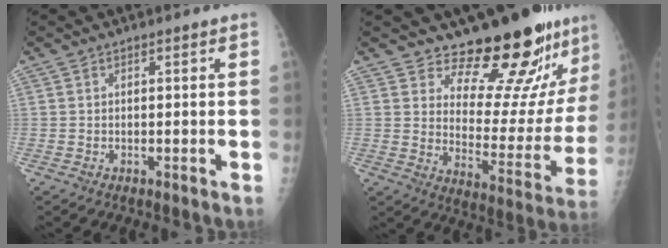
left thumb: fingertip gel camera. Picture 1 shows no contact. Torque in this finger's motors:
{"motor_torque": [0.56, 0.51, -0.12, -0.56, 0.06]}